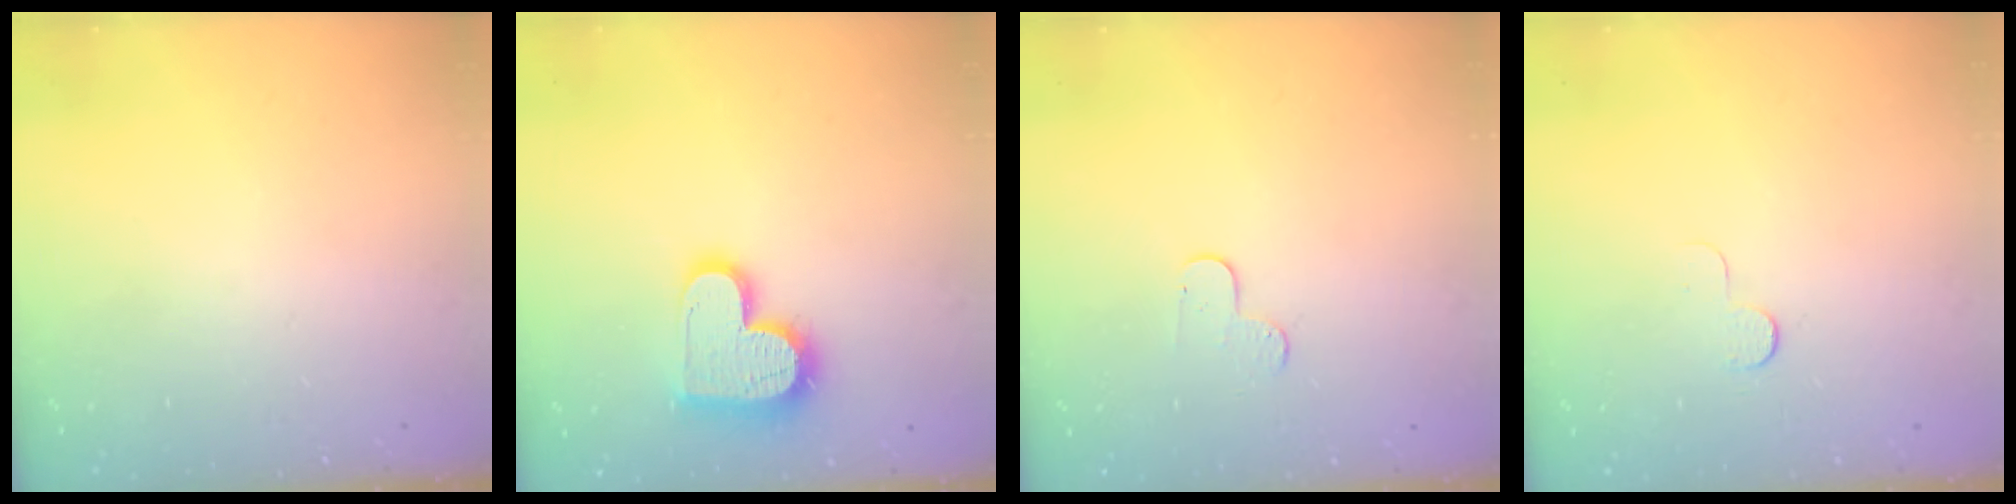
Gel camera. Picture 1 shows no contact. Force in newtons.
{"total": 16.1, "press": 16.0, "slide": 1.2}
{"total": 5.5, "press": 5.5, "slide": 0.6}
{"total": 3.9, "press": 3.9, "slide": 0.4}